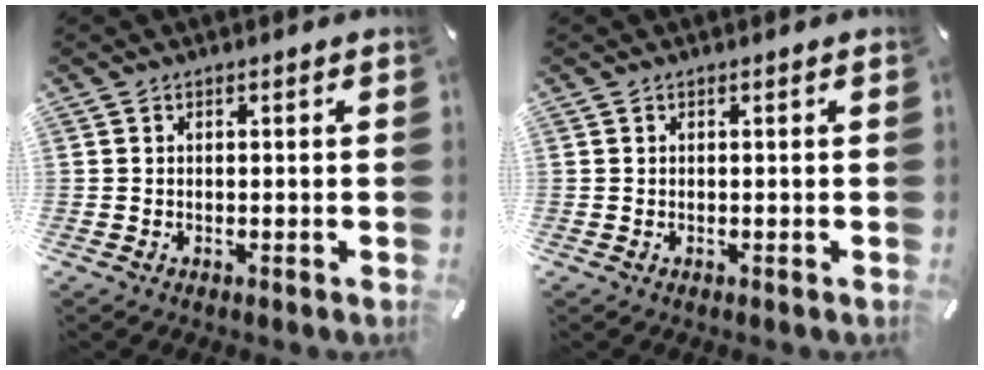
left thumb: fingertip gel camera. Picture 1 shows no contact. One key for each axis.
{"total": 0.0}